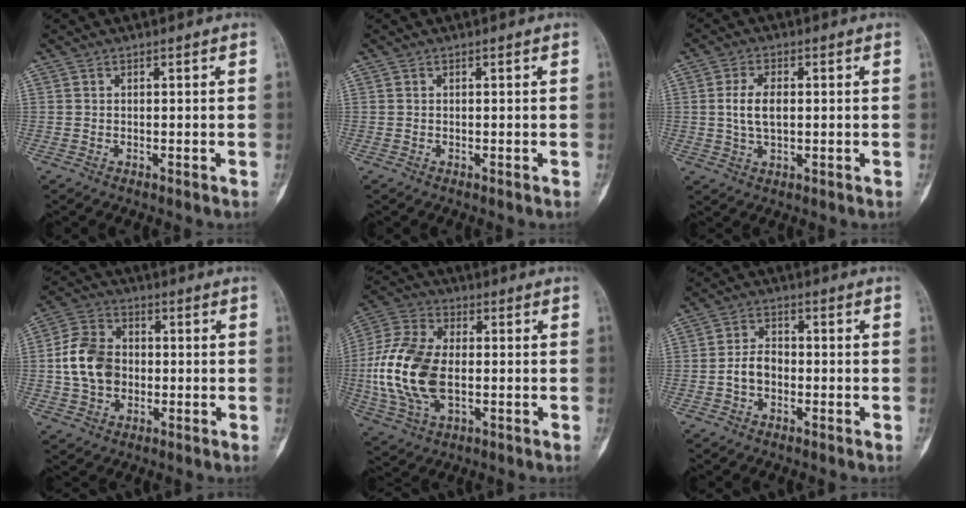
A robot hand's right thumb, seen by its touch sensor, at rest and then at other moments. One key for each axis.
{"total": 0.0}
{"total": 5.7, "fx": 0.4, "fy": 3.0, "fz": 4.8, "tx": -0.099, "ty": 0.003, "tz": 0.008}
{"total": 10.8, "fx": -0.6, "fy": 8.3, "fz": 7.0, "tx": -0.116, "ty": 0.019, "tz": -0.016}
{"total": 17.5, "fx": -1.4, "fy": 10.3, "fz": 14.1, "tx": -0.302, "ty": 0.009, "tz": -0.024}
{"total": 4.6, "fx": -1.3, "fy": 3.2, "fz": 3.0, "tx": -0.049, "ty": 0.020, "tz": -0.028}